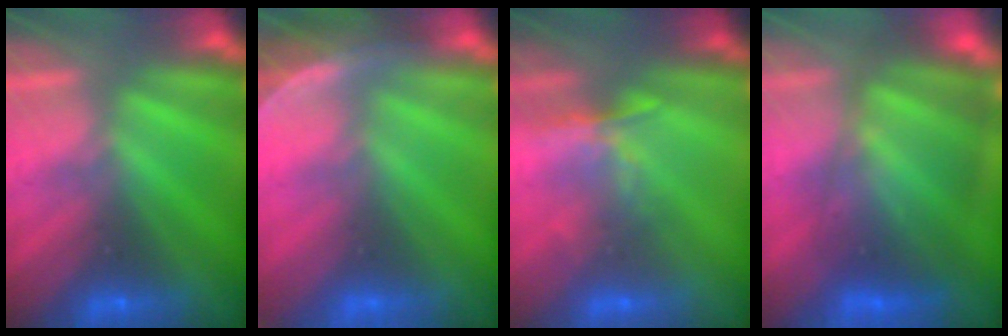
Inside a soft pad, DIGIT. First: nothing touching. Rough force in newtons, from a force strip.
{"total": 3.8}
{"total": 2.4}
{"total": 8.8}